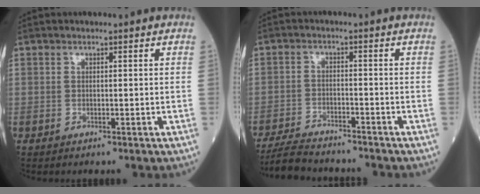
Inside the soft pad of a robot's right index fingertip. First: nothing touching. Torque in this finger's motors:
{"motor_torque": [-0.18, -0.37, 0.17, 0.04]}